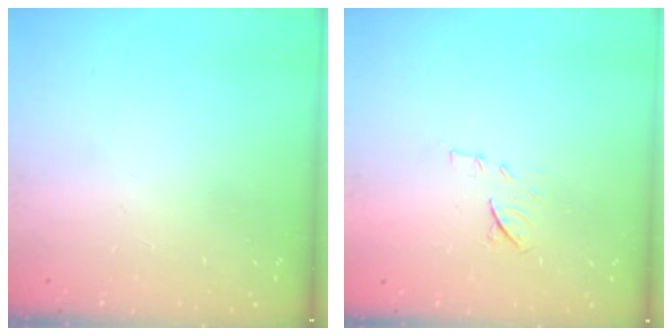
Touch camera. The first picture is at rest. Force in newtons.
{"total": 8.6, "press": 8.5, "slide": 1.1}